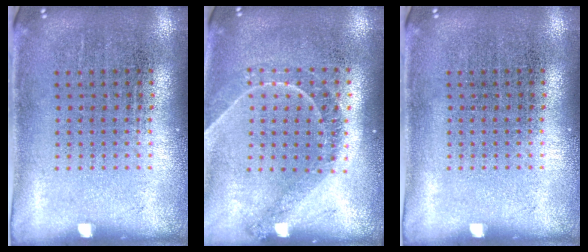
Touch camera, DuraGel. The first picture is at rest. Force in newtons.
{"total": 1.2, "press": 1.1, "slide": 0.4}
{"total": 0.0}